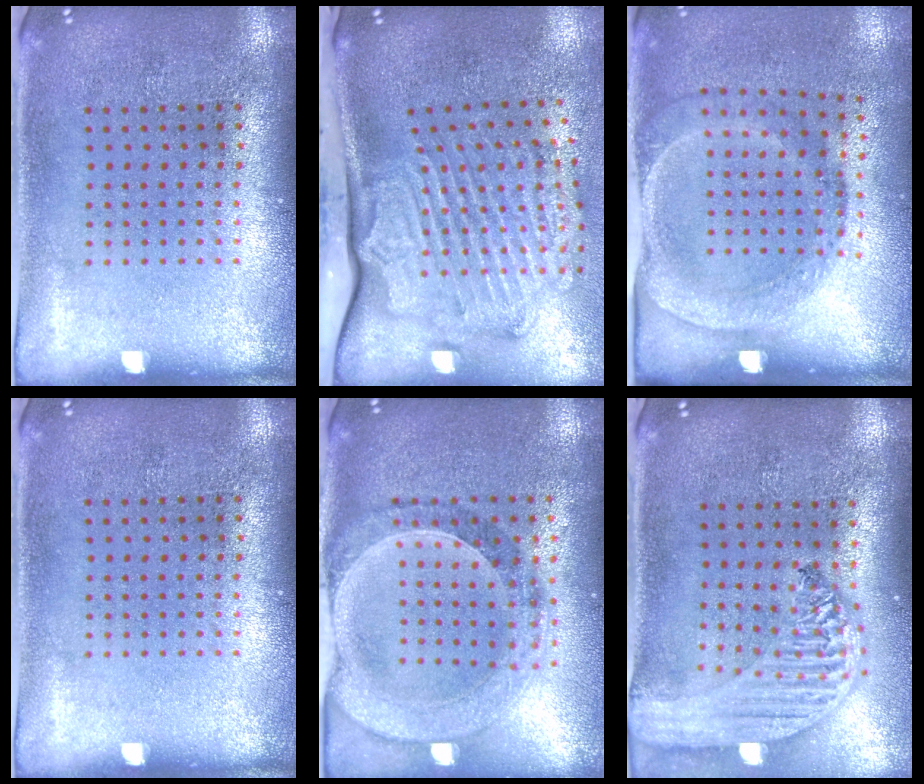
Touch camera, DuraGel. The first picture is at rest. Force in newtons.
{"total": 2.6, "press": 2.2, "slide": 1.4}
{"total": 1.8, "press": 1.2, "slide": 1.4}
{"total": 0.0}
{"total": 1.5, "press": 1.4, "slide": 0.3}
{"total": 3.0, "press": 2.4, "slide": 1.9}